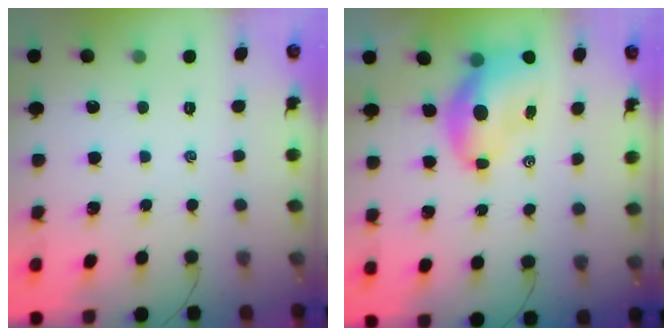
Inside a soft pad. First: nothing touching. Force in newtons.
{"total": 8.7, "press": 8.3, "slide": 2.4}